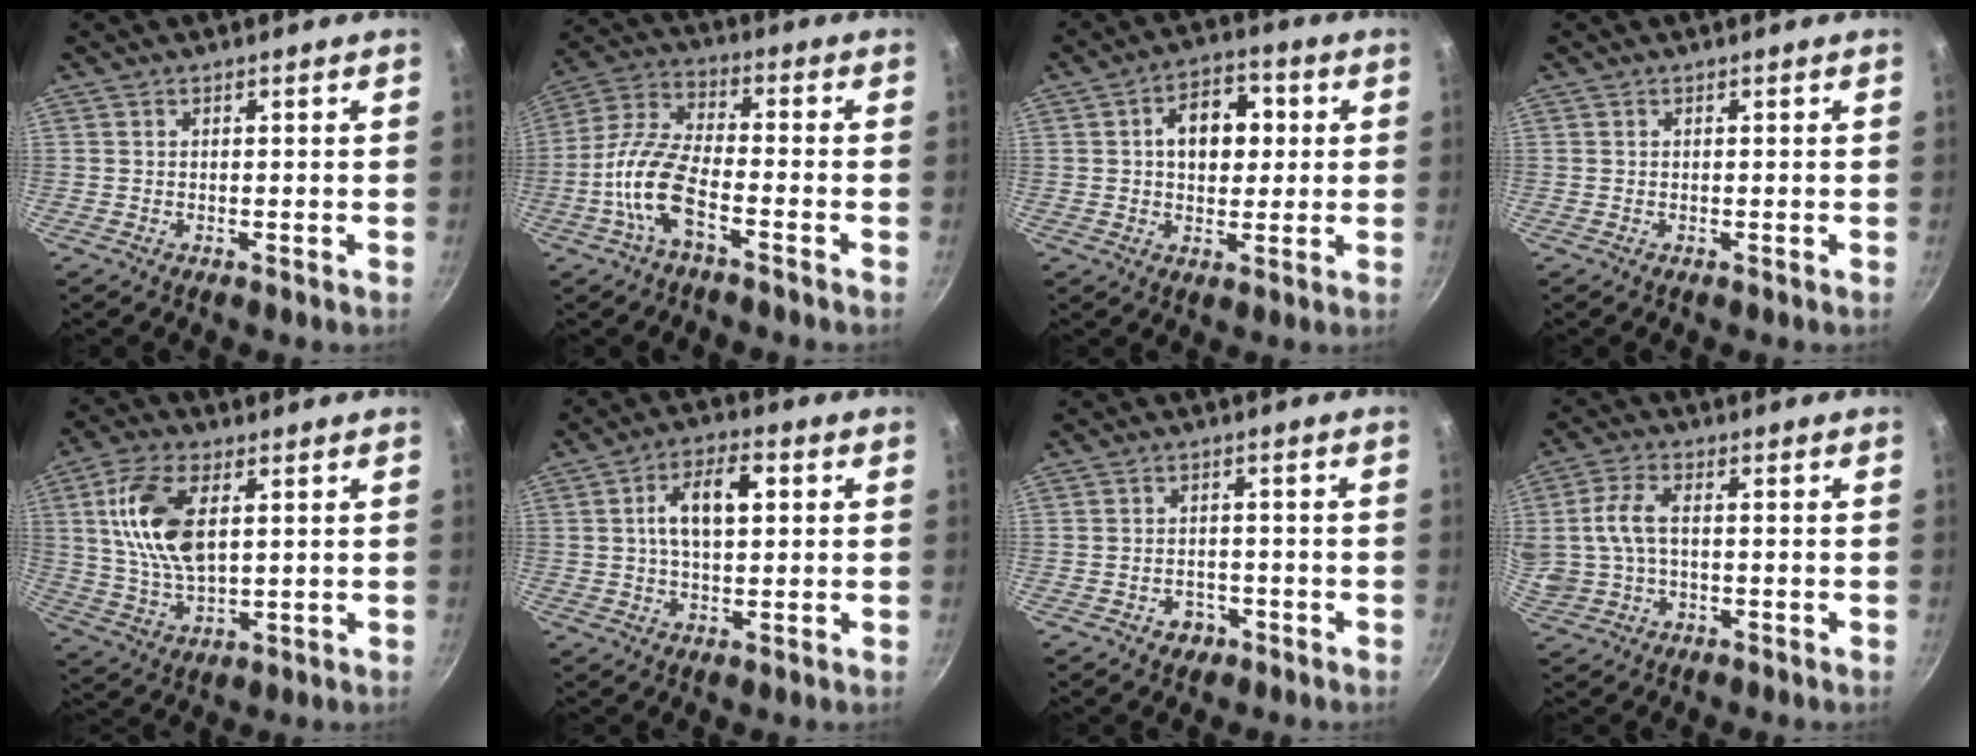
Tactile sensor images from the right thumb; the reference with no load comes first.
{"total": 11.4, "force": [-4.3, 4.8, 9.4], "torque": [-0.203, 0.039, -0.089]}
{"total": 10.1, "force": [1.7, 6.5, 7.5], "torque": [-0.083, 0.011, 0.022]}
{"total": 0.0}
{"total": 13.8, "force": [3.4, 7.0, 11.4], "torque": [-0.226, -0.005, 0.070]}
{"total": 9.3, "force": [1.7, 4.8, 7.8], "torque": [-0.130, 0.016, 0.026]}
{"total": 3.2, "force": [-1.7, 2.5, 1.1], "torque": [0.001, 0.016, -0.022]}
{"total": 8.2, "force": [0.4, 5.0, 6.5], "torque": [-0.149, 0.019, 0.011]}